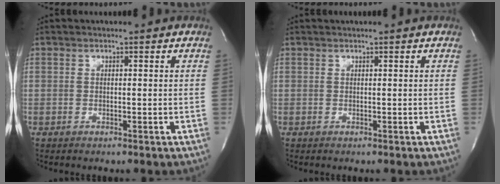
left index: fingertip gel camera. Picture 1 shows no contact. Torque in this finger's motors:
{"motor_torque": [-0.01, -0.29, 0.07, 0.00]}